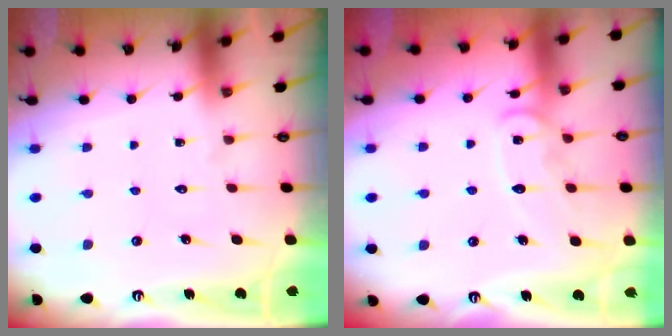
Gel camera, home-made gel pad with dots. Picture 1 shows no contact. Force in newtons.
{"total": 10.7, "press": 10.6, "slide": 1.0}